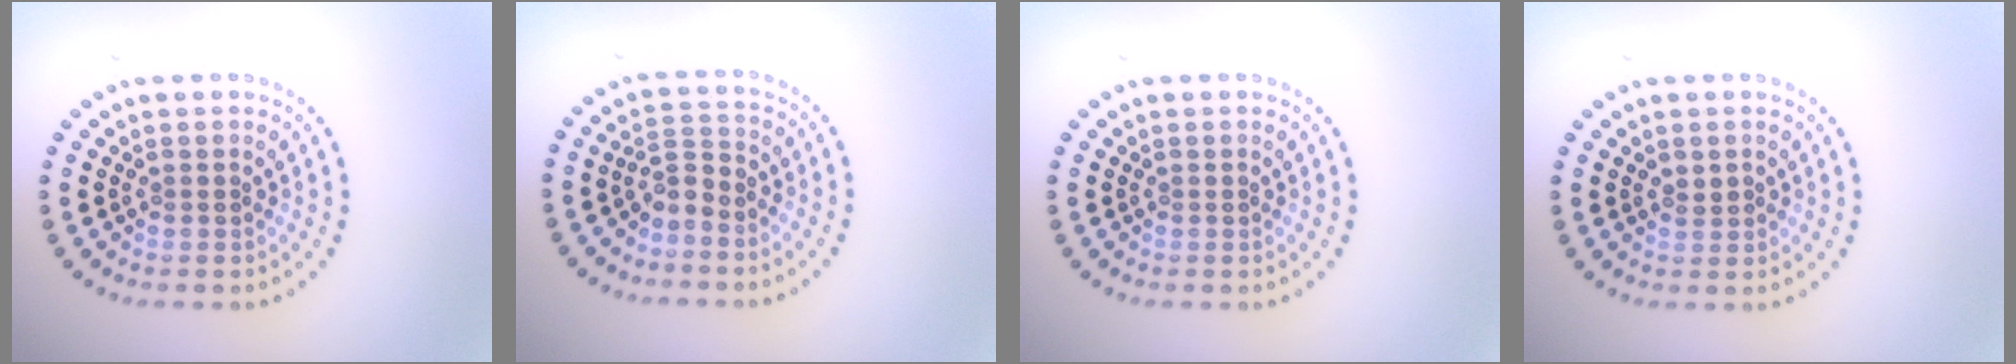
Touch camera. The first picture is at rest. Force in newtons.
{"total": 2.2, "press": 1.6, "slide": 1.6}
{"total": 0.0}
{"total": 0.9, "press": 0.9, "slide": 0.3}